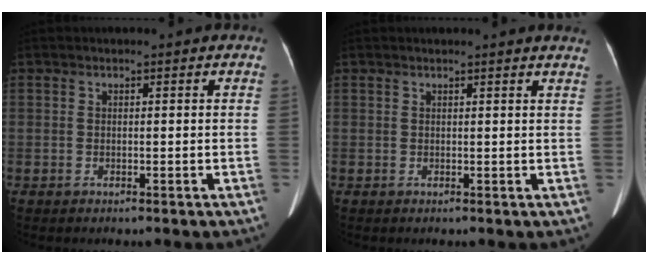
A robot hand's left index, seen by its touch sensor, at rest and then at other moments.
{"total": 3.2, "force": [3.1, -0.2, 0.9], "torque": [-0.014, -0.008, 0.017]}